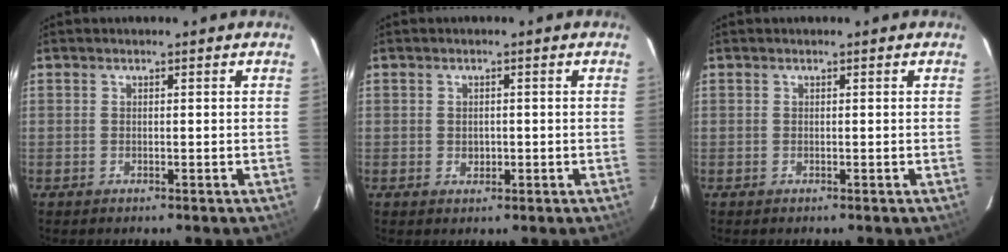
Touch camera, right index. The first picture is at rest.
{"total": 1.7, "force": [-0.2, 1.4, 0.9], "torque": [-0.012, 0.002, -0.001]}
{"total": 0.0}